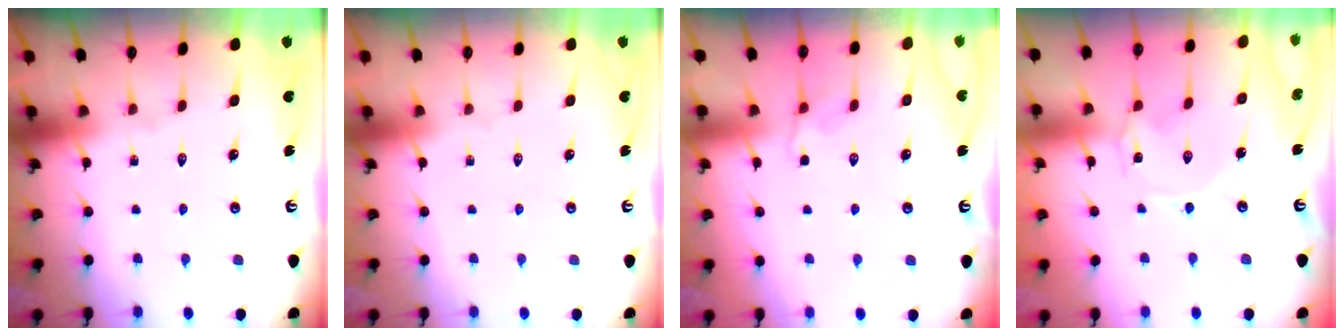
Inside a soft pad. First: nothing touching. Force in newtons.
{"total": 0.0}
{"total": 2.7, "press": 2.1, "slide": 1.8}
{"total": 0.0}